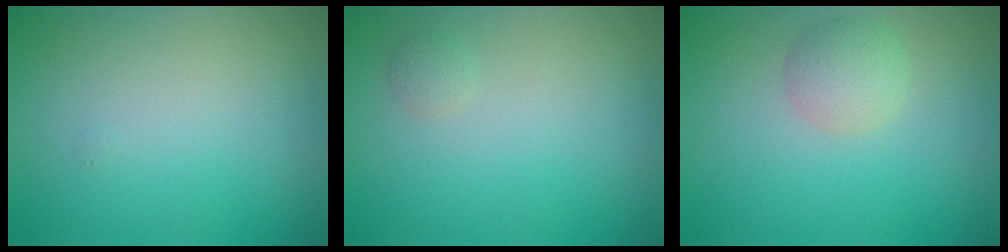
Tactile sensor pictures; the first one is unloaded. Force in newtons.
{"total": 0.7, "press": 0.7, "slide": 0.0}
{"total": 2.3, "press": 2.3, "slide": 0.2}